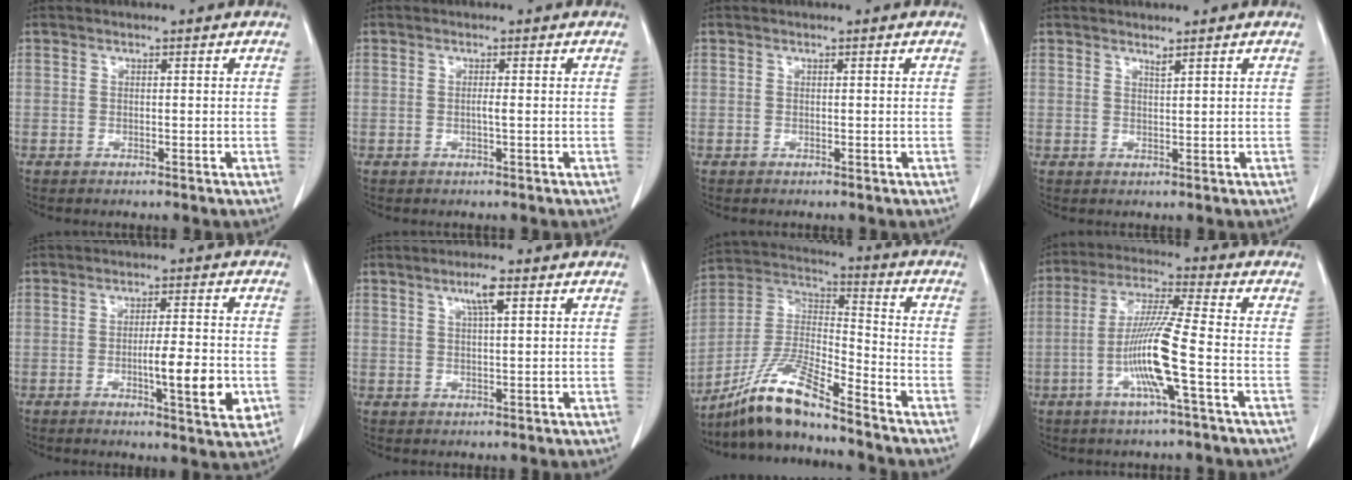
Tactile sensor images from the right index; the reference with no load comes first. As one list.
[{"total": 0.8, "force": [-0.1, -0.1, 0.8], "torque": [-0.014, -0.001, -0.003]}, {"total": 0.0}, {"total": 0.9, "force": [0.8, -0.2, 0.3], "torque": [-0.011, -0.009, 0.016]}, {"total": 8.7, "force": [-2.0, 1.1, 8.4], "torque": [-0.117, -0.008, -0.028]}, {"total": 3.4, "force": [1.7, 0.2, 3.0], "torque": [-0.055, 0.002, 0.030]}, {"total": 12.4, "force": [-10.1, 0.6, 7.2], "torque": [-0.151, -0.003, -0.193]}, {"total": 11.0, "force": [-3.1, -0.7, 10.5], "torque": [-0.206, -0.003, -0.065]}]